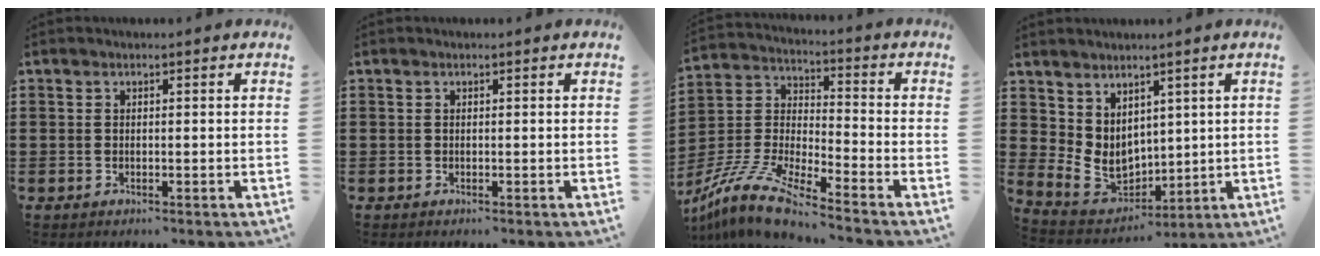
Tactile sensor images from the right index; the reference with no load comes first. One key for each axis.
{"total": 0.0}
{"total": 9.8, "fx": -8.7, "fy": 0.8, "fz": 4.5, "tx": -0.120, "ty": -0.006, "tz": -0.181}
{"total": 6.7, "fx": 1.9, "fy": 5.3, "fz": 3.5, "tx": -0.109, "ty": -0.012, "tz": 0.040}